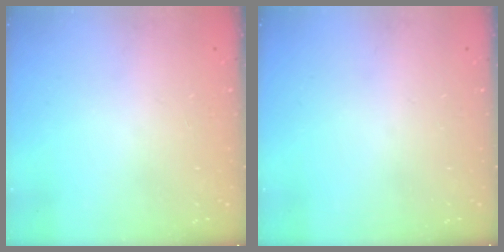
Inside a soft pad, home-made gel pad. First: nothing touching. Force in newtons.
{"total": 0.0}